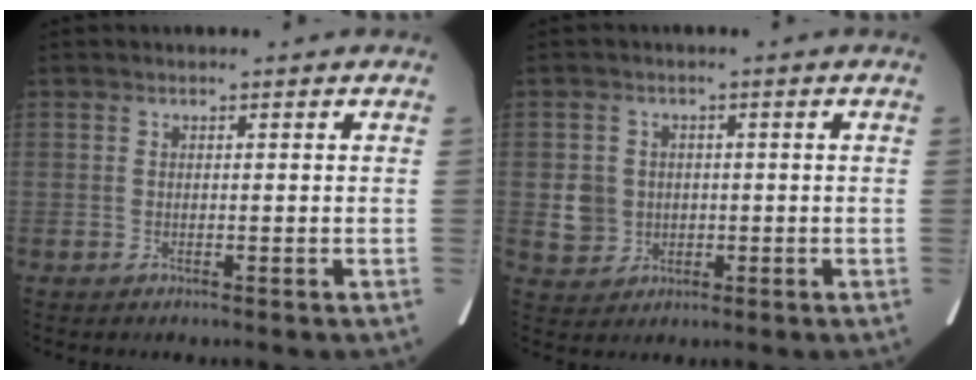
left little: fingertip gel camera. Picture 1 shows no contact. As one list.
[{"total": 4.6, "force": [-0.2, 4.5, 0.9], "torque": [-0.021, 0.010, 0.008]}]